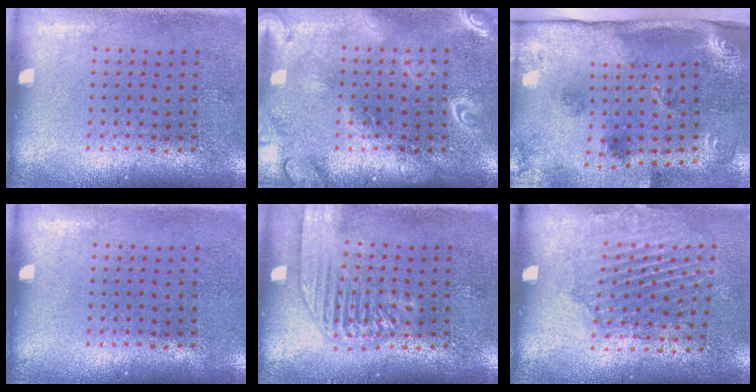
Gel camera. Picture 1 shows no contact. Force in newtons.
{"total": 3.9, "press": 3.9, "slide": 0.5}
{"total": 3.2, "press": 2.1, "slide": 2.5}
{"total": 0.0}
{"total": 1.8, "press": 1.8, "slide": 0.3}
{"total": 1.7, "press": 1.5, "slide": 0.8}